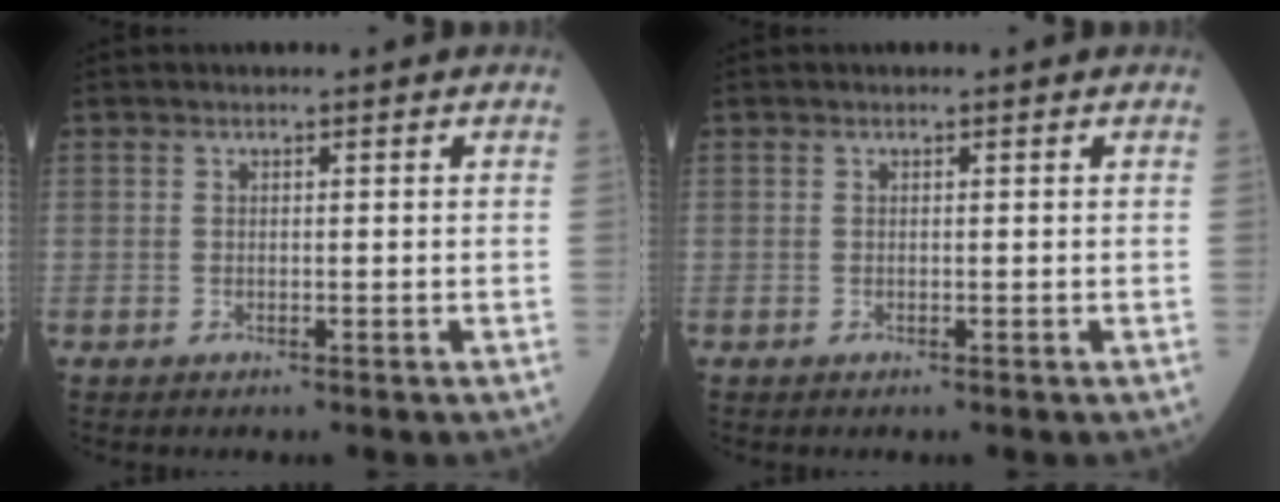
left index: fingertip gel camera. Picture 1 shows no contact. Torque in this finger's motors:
{"motor_torque": [0.00, 0.00, 0.00, 0.00]}